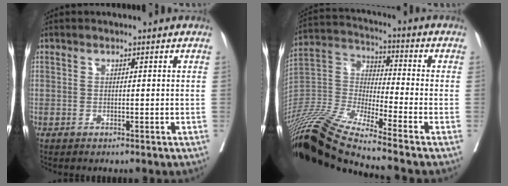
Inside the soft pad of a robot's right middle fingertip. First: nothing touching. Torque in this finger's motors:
{"motor_torque": [-0.65, -1.03, 0.35, 0.20]}